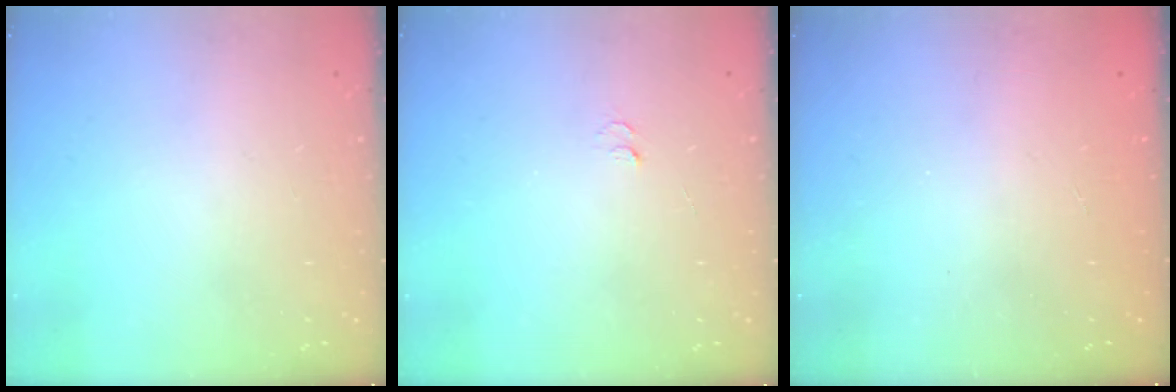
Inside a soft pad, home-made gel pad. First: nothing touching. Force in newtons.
{"total": 2.9, "press": 2.9, "slide": 0.3}
{"total": 2.5, "press": 2.4, "slide": 0.8}